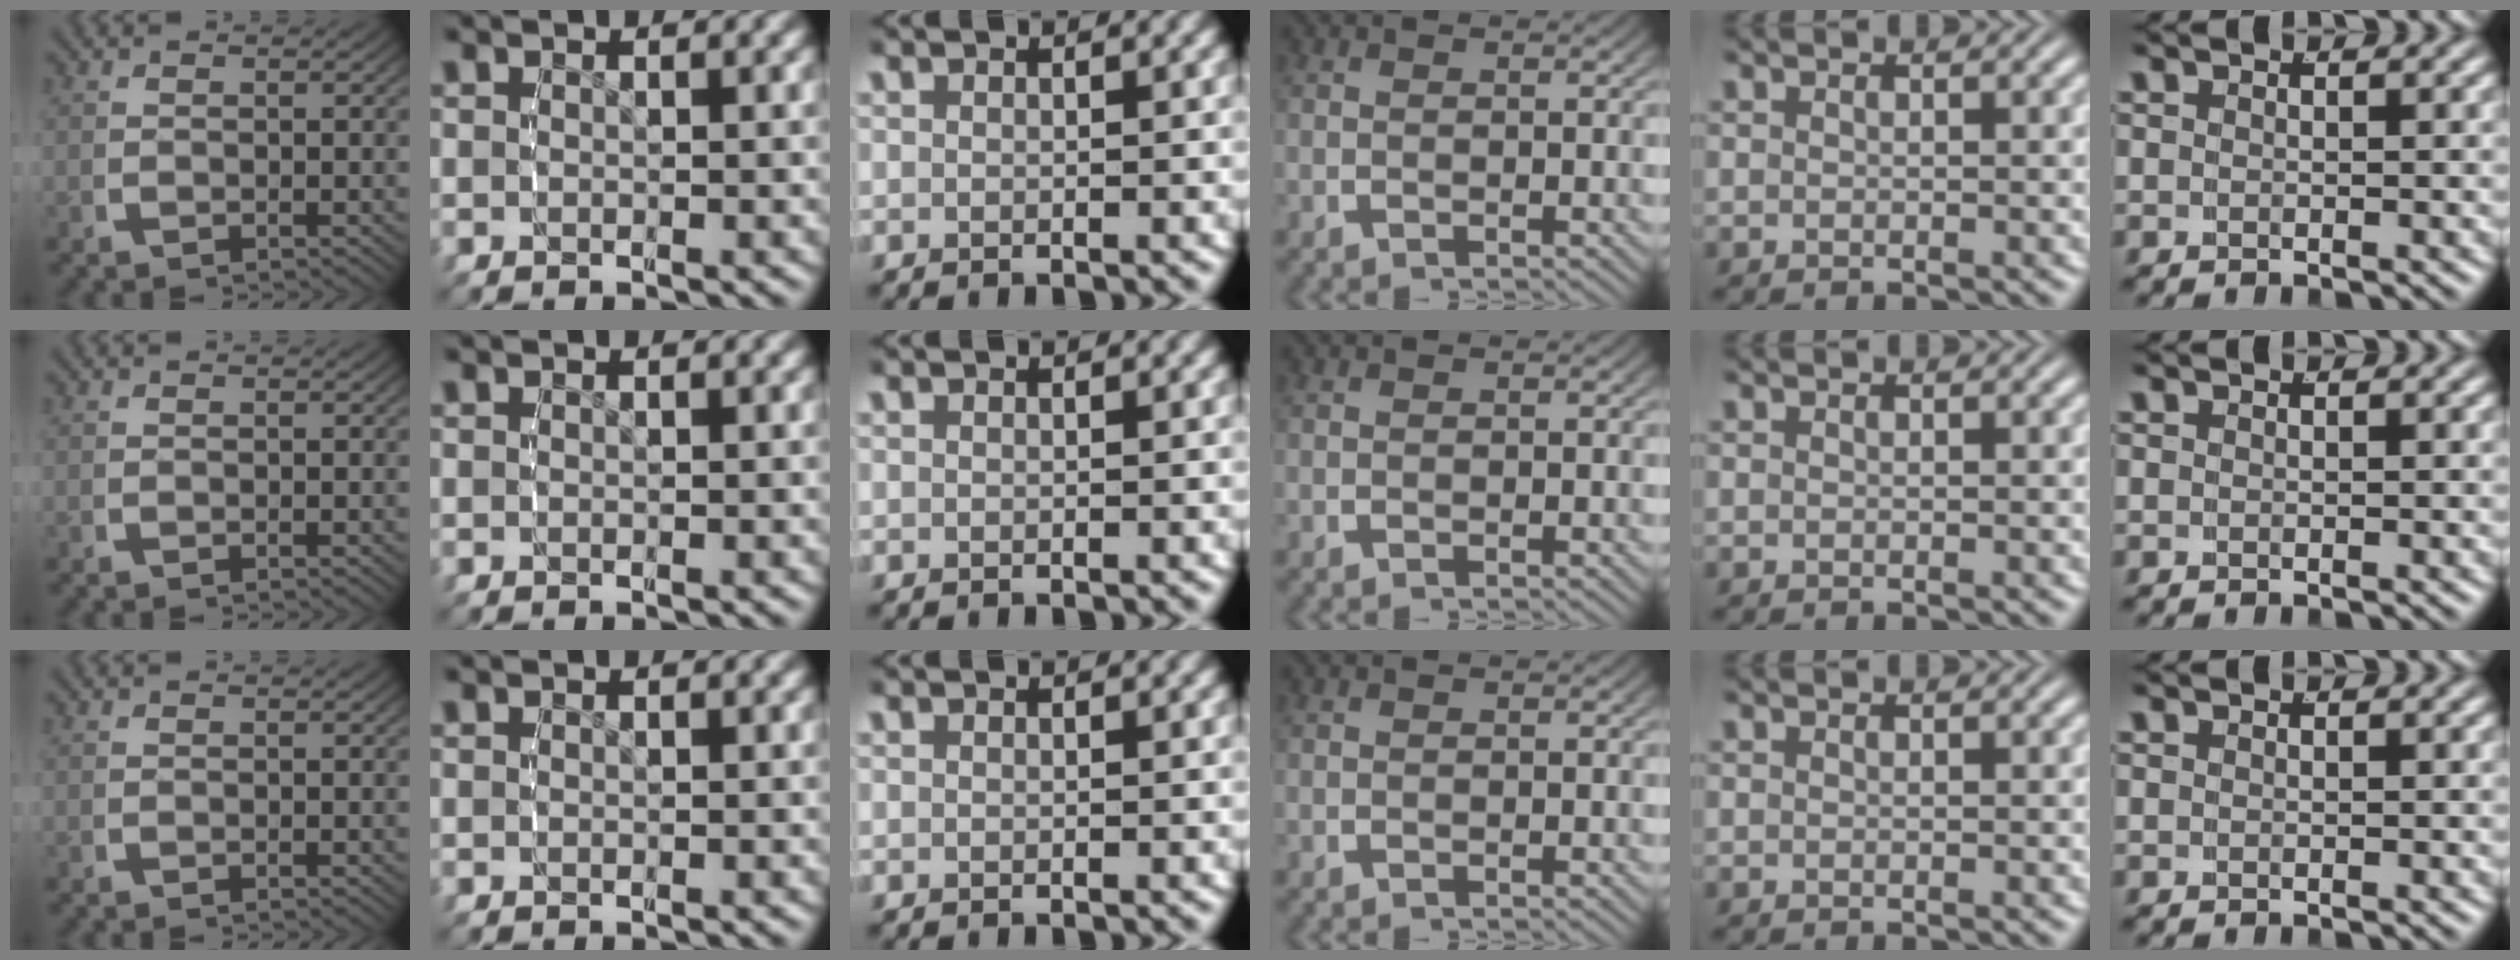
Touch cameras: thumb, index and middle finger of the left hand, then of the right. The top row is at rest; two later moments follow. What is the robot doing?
{"motion": "reach", "object": "paper towel"}